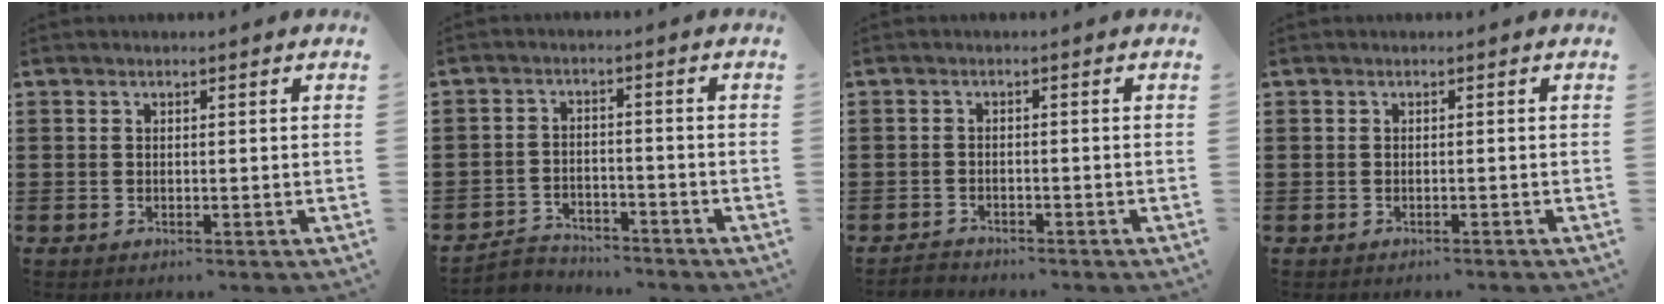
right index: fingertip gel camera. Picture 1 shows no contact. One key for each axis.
{"total": 3.3, "fx": -3.2, "fy": 0.8, "fz": -0.1, "tx": -0.015, "ty": 0.000, "tz": -0.070}
{"total": 1.4, "fx": -1.3, "fy": 0.3, "fz": 0.0, "tx": -0.006, "ty": 0.003, "tz": -0.029}
{"total": 0.6, "fx": -0.5, "fy": 0.3, "fz": -0.1, "tx": 0.002, "ty": 0.002, "tz": -0.012}